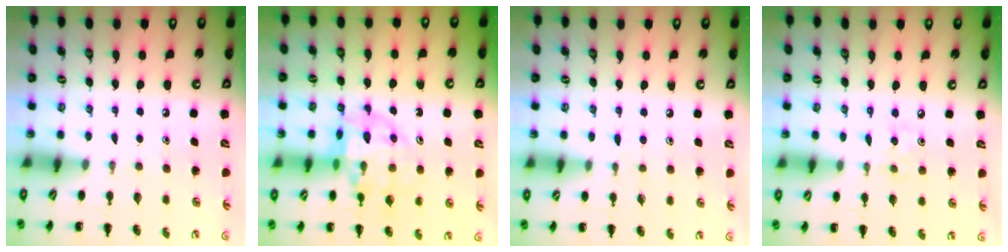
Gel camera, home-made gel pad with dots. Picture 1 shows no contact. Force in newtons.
{"total": 12.2, "press": 11.9, "slide": 2.7}
{"total": 3.9, "press": 3.4, "slide": 1.9}
{"total": 3.0, "press": 2.8, "slide": 1.1}